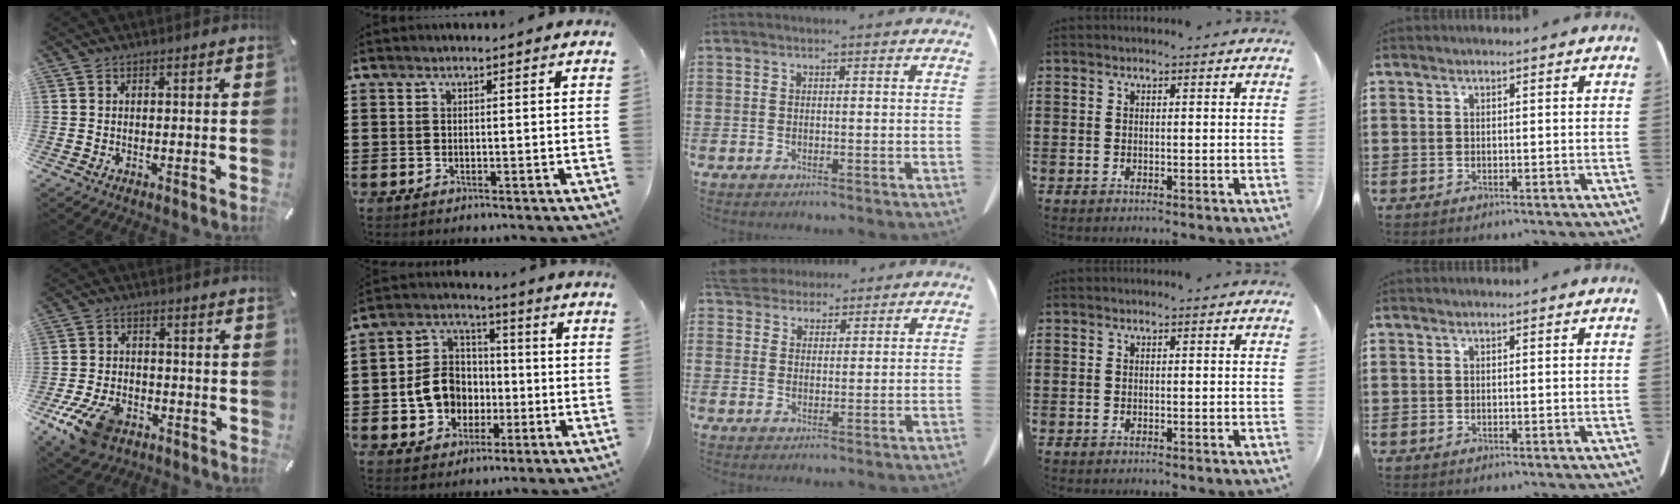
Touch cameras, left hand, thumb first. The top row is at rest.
{"thumb": {"total": 11.1, "force": [-6.1, 7.0, 6.2], "torque": [-0.118, 0.028, -0.110]}, "index": {"total": 9.1, "force": [-1.5, 8.1, 3.9], "torque": [-0.110, 0.023, -0.023]}, "middle": {"total": 5.0, "force": [4.6, 1.6, 0.8], "torque": [-0.036, -0.008, 0.088]}}